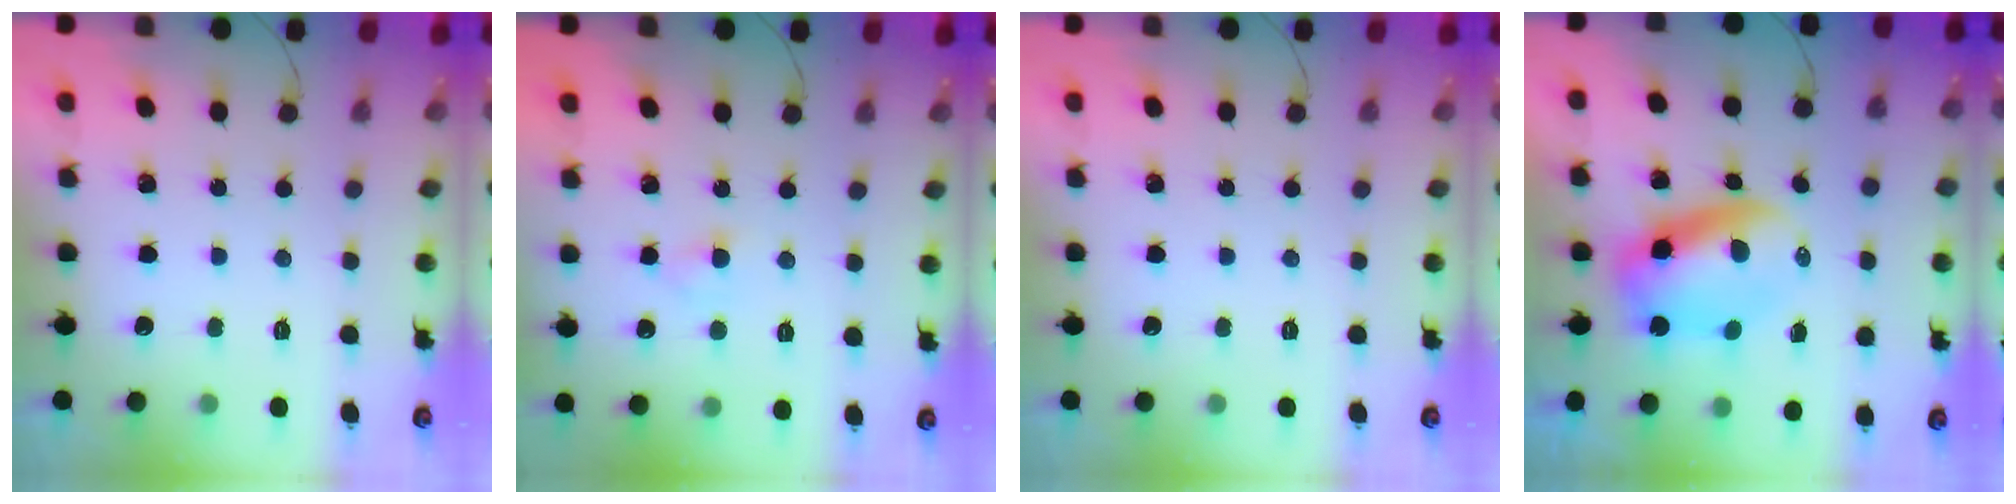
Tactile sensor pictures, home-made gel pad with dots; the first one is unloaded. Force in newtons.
{"total": 2.9, "press": 2.7, "slide": 1.2}
{"total": 0.0}
{"total": 9.1, "press": 8.8, "slide": 2.5}